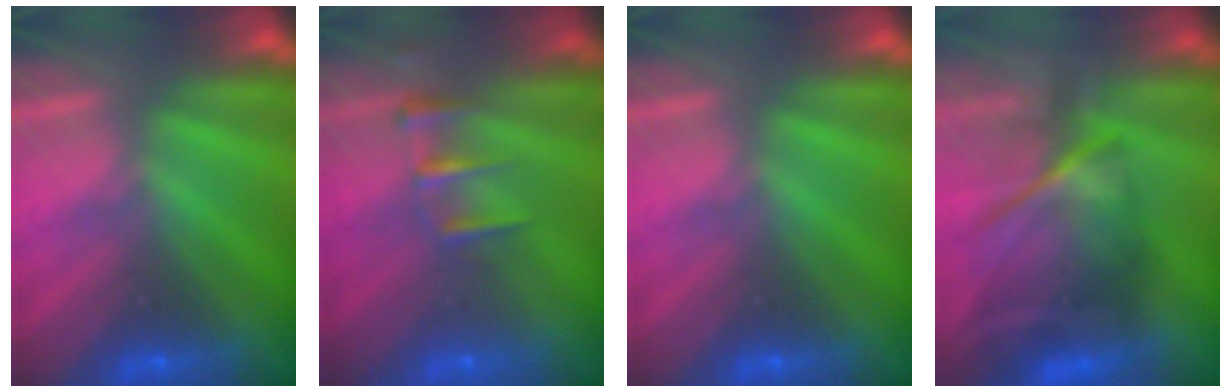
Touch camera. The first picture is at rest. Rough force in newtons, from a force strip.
{"total": 2.4}
{"total": 0.0}
{"total": 6.9}